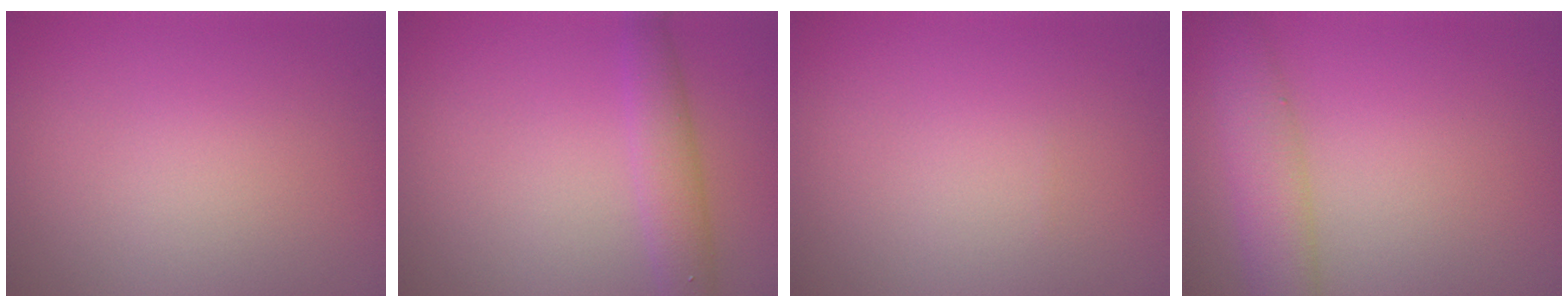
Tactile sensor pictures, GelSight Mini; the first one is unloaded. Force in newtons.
{"total": 3.0, "press": 3.0, "slide": 0.1}
{"total": 0.0}
{"total": 4.4, "press": 4.4, "slide": 0.1}